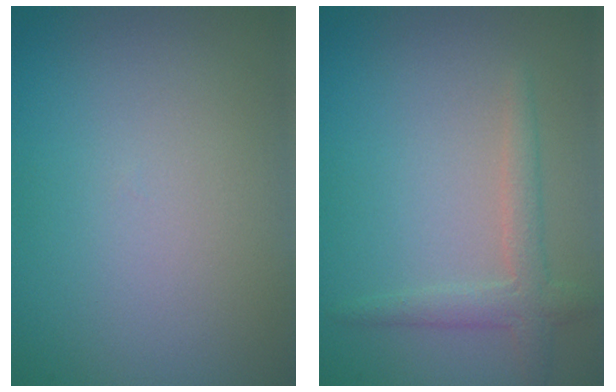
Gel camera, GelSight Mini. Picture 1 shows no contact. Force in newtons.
{"total": 2.3, "press": 2.2, "slide": 0.1}